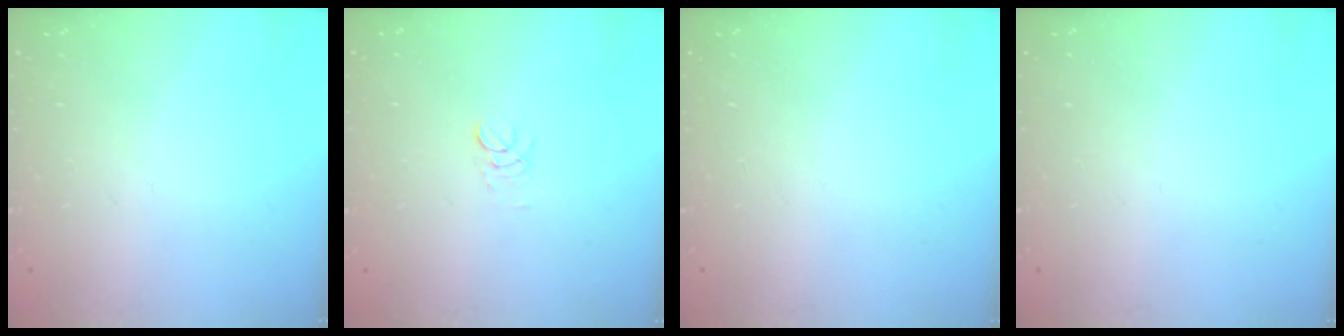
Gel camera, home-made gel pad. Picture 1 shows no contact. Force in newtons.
{"total": 2.9, "press": 2.8, "slide": 0.3}
{"total": 0.0}
{"total": 0.0}